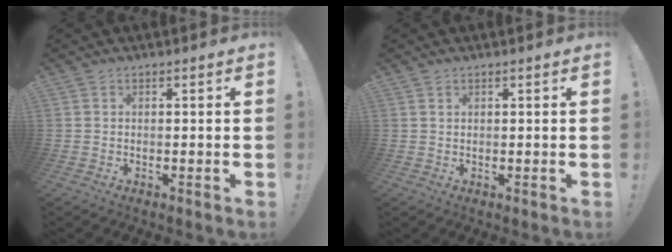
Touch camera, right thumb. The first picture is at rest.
{"total": 0.8, "force": [0.6, 0.5, 0.4], "torque": [-0.002, -0.002, 0.010]}